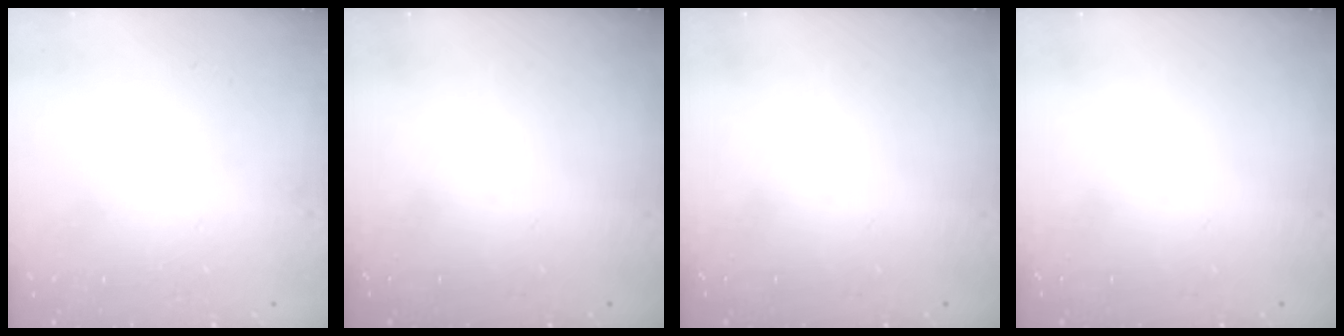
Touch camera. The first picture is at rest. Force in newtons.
{"total": 0.0}
{"total": 0.0}
{"total": 0.0}